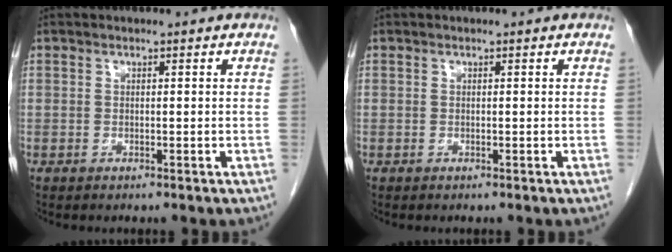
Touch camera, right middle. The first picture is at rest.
{"total": 0.0}